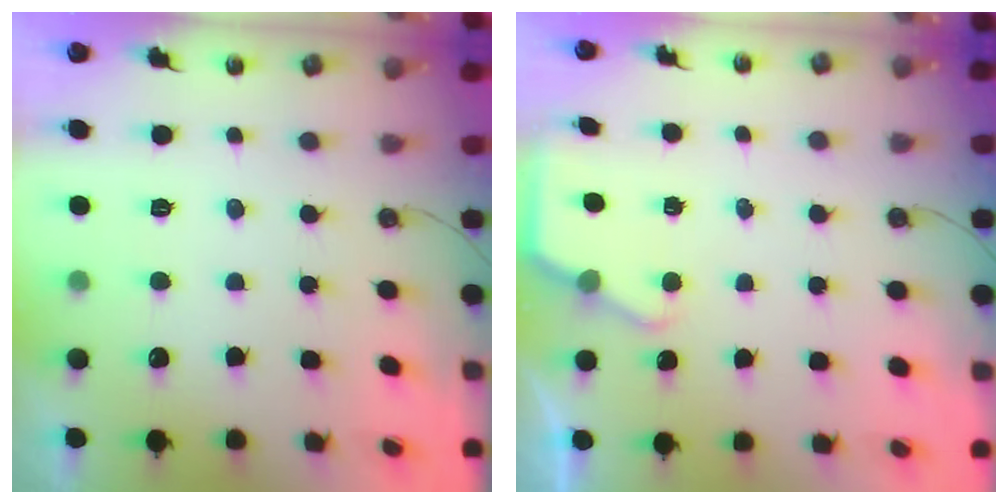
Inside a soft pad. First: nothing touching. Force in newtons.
{"total": 2.7, "press": 2.7, "slide": 0.2}